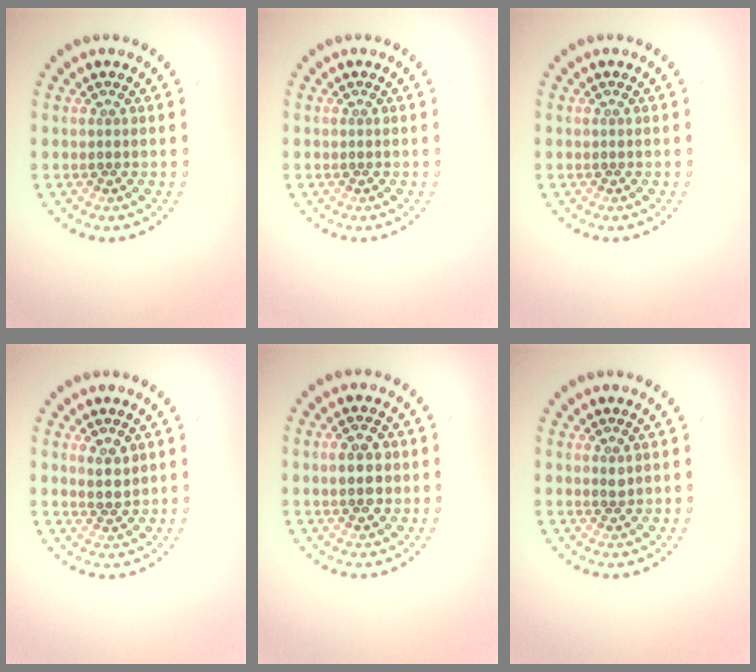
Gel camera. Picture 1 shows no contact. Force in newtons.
{"total": 0.0}
{"total": 0.0}
{"total": 1.7, "press": 1.5, "slide": 0.9}
{"total": 2.9, "press": 2.9, "slide": 0.0}
{"total": 0.6, "press": 0.5, "slide": 0.3}